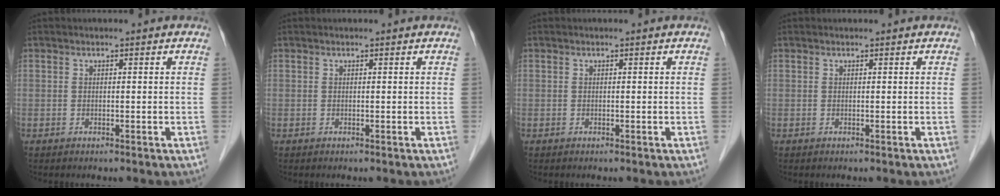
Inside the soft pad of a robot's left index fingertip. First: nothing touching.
{"total": 0.0}
{"total": 0.0}
{"total": 0.0}